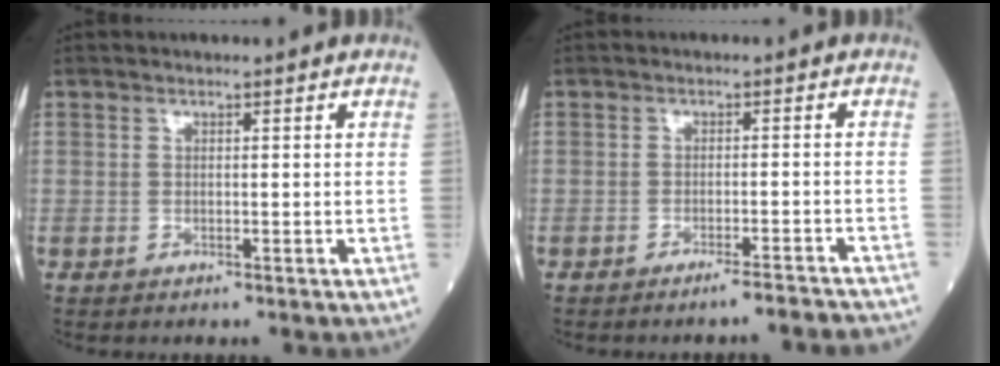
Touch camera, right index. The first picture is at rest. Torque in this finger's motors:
{"motor_torque": [-0.15, -0.16, 0.00, 0.01]}